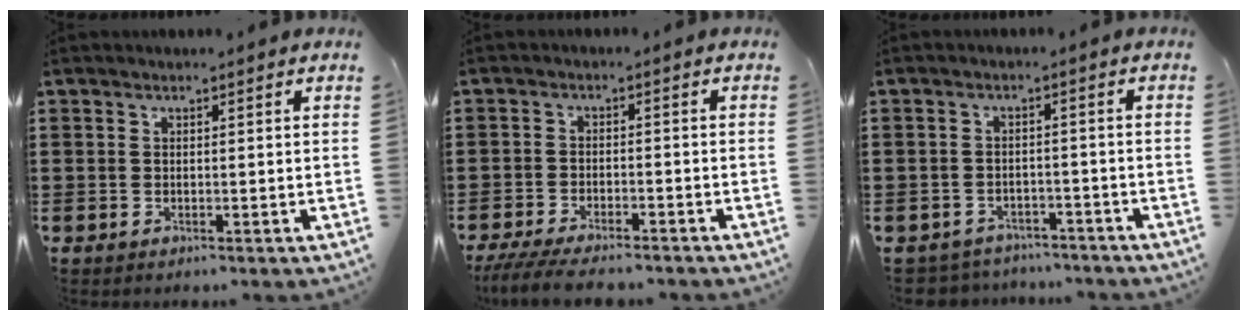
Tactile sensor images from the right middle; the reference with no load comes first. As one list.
[{"total": 4.3, "force": [-4.0, 0.4, 1.6], "torque": [-0.046, -0.013, -0.083]}, {"total": 2.8, "force": [-2.8, 0.5, -0.4], "torque": [-0.003, 0.001, -0.063]}]